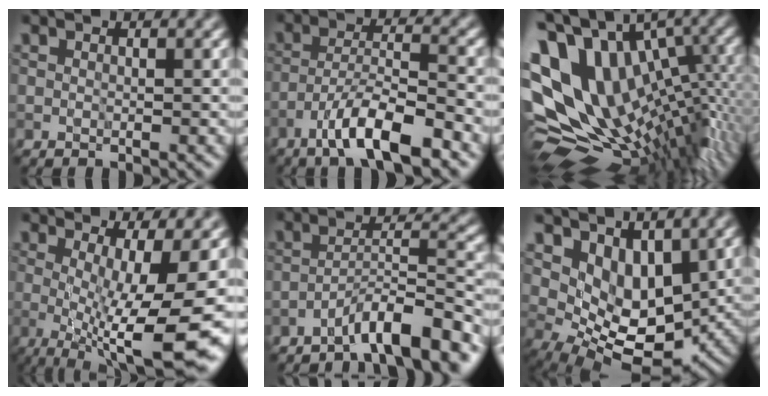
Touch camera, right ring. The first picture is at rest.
{"total": 7.6, "force": [-5.0, 1.6, 5.5], "torque": [-0.090, 0.008, -0.093]}
{"total": 16.3, "force": [2.5, 9.7, 12.8], "torque": [-0.211, 0.001, 0.068]}
{"total": 11.8, "force": [-2.1, 2.8, 11.2], "torque": [-0.153, -0.017, -0.032]}
{"total": 6.9, "force": [-5.2, 1.2, 4.4], "torque": [-0.063, 0.013, -0.090]}
{"total": 7.2, "force": [2.2, 4.5, 5.2], "torque": [-0.092, -0.015, 0.044]}